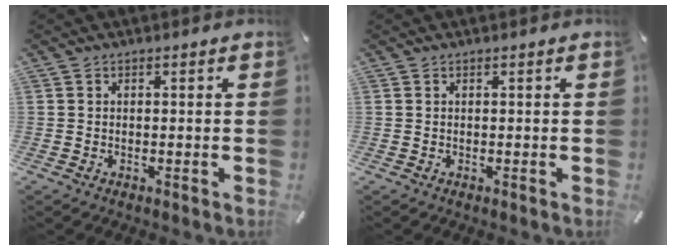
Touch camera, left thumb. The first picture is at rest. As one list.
[{"total": 0.0}]